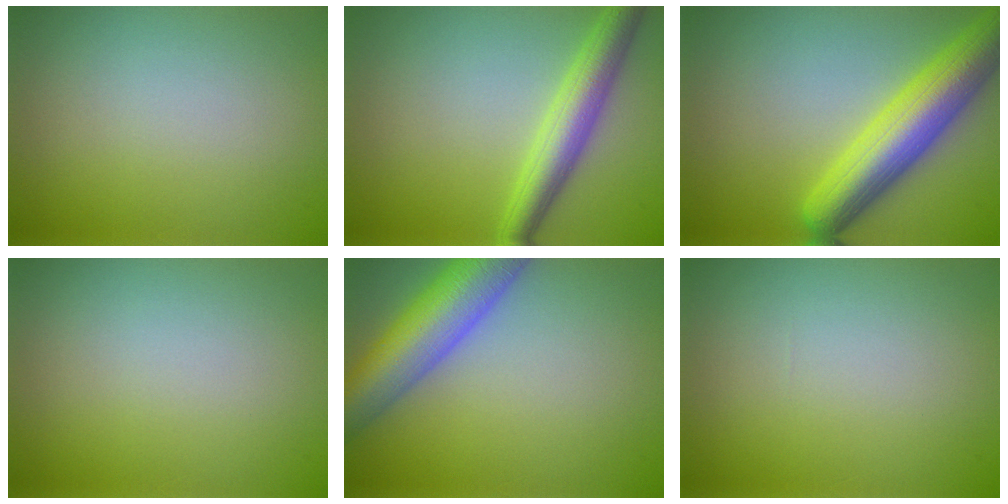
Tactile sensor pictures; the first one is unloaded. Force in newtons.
{"total": 4.5, "press": 4.5, "slide": 0.1}
{"total": 8.1, "press": 8.1, "slide": 0.4}
{"total": 0.0}
{"total": 8.5, "press": 8.5, "slide": 0.4}
{"total": 0.0}